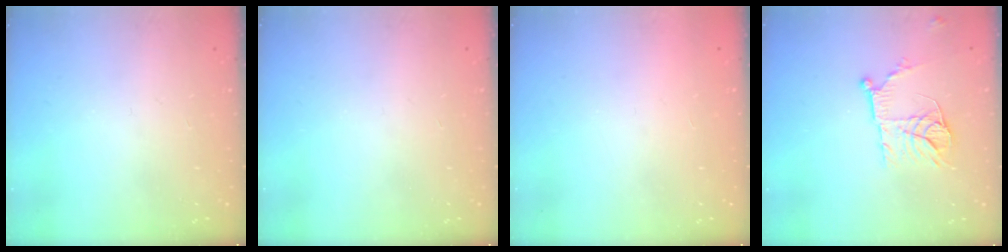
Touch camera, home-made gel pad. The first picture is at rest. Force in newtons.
{"total": 0.0}
{"total": 1.5, "press": 1.5, "slide": 0.1}
{"total": 12.2, "press": 12.1, "slide": 1.1}